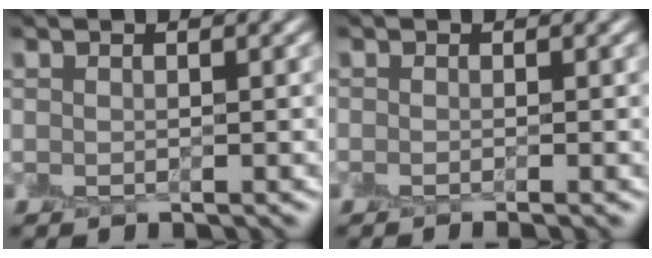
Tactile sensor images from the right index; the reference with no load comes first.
{"total": 0.8, "force": [-0.7, 0.0, 0.5], "torque": [-0.008, -0.010, -0.015]}